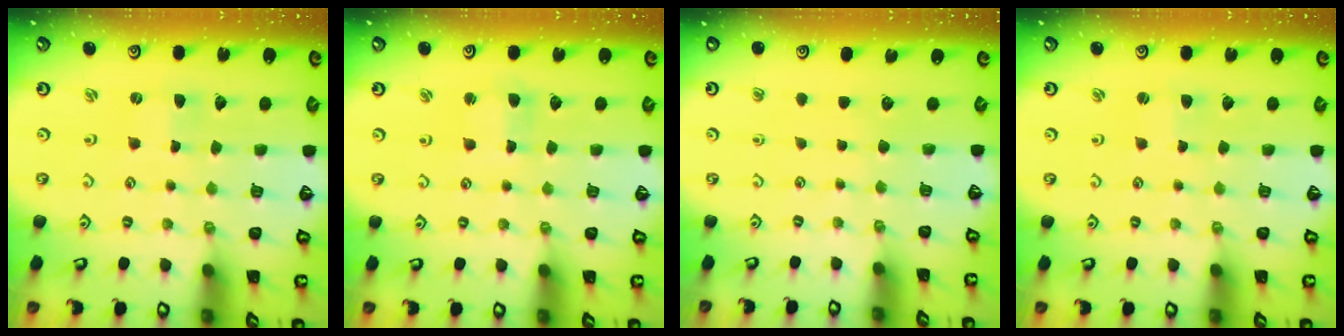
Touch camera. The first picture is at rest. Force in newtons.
{"total": 2.2, "press": 2.2, "slide": 0.3}
{"total": 0.0}
{"total": 0.7, "press": 0.7, "slide": 0.1}